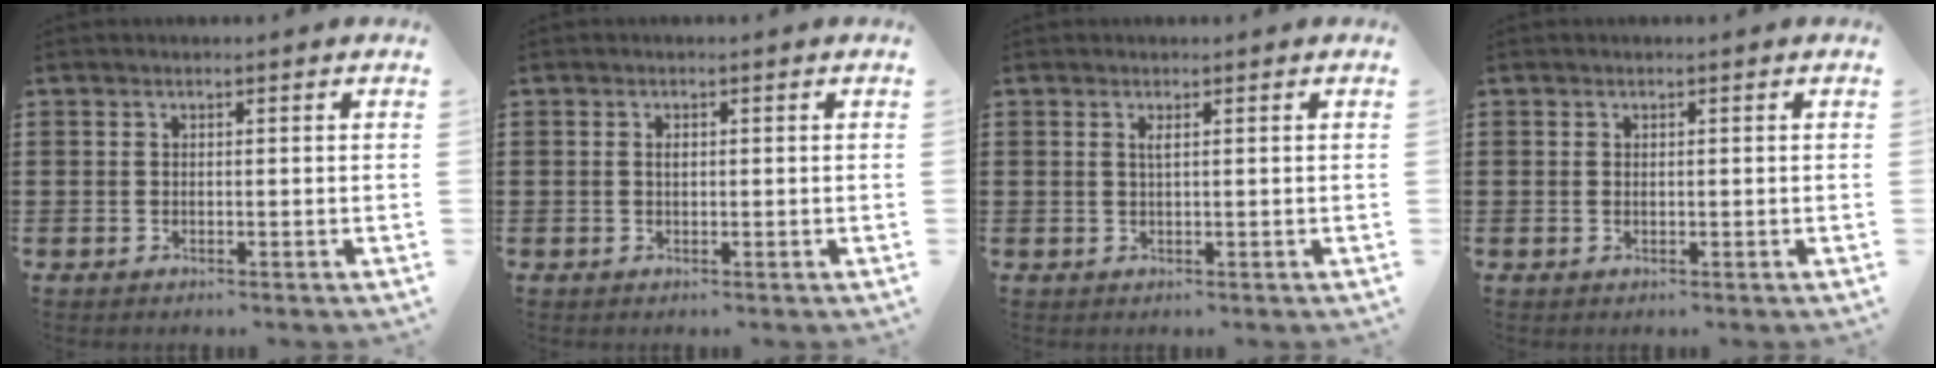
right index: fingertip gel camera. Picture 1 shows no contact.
{"total": 1.1, "force": [0.2, 0.5, 0.9], "torque": [-0.020, 0.003, 0.003]}
{"total": 1.0, "force": [0.4, 0.0, 0.9], "torque": [-0.019, 0.000, 0.006]}
{"total": 0.5, "force": [0.3, 0.3, 0.3], "torque": [-0.006, 0.002, 0.005]}